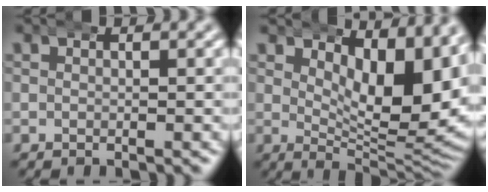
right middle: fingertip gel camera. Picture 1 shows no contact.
{"total": 11.5, "force": [2.8, 4.9, 10.0], "torque": [-0.114, -0.020, 0.054]}